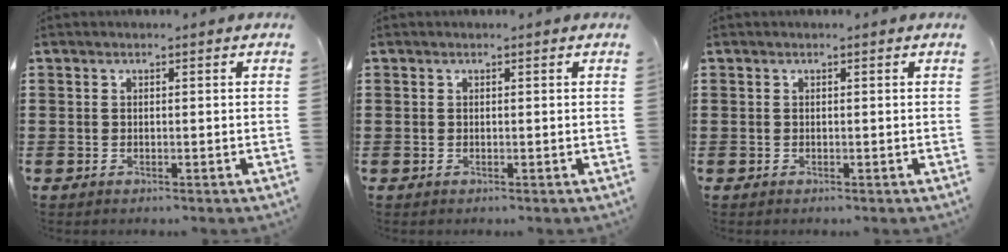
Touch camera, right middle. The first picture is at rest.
{"total": 0.0}
{"total": 0.0}